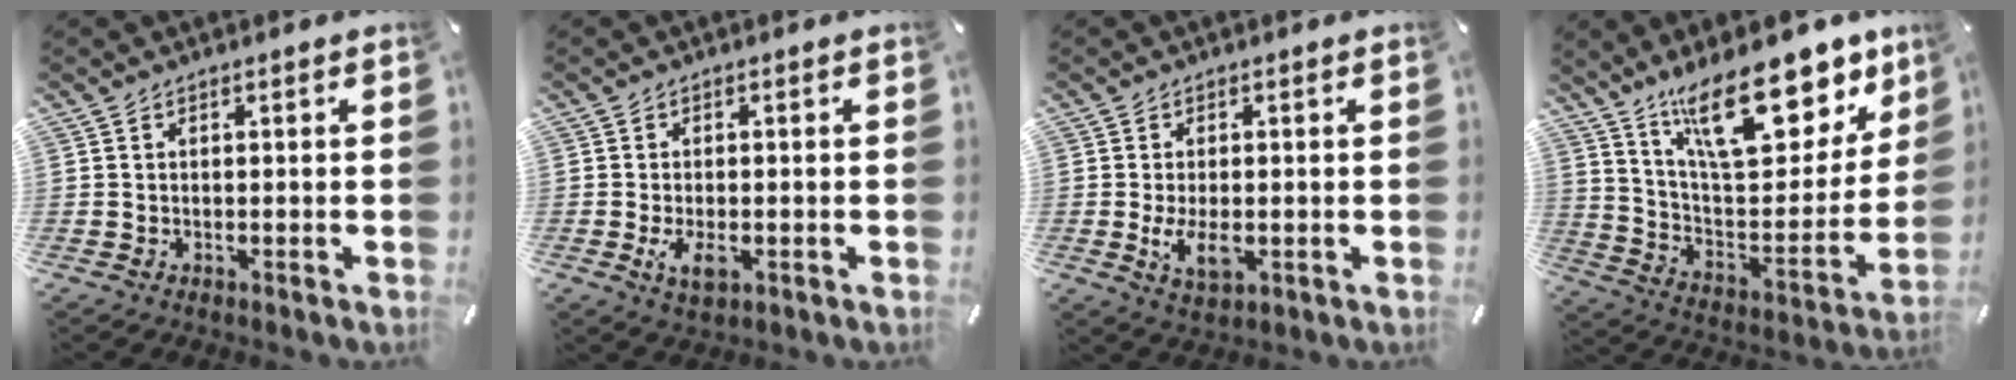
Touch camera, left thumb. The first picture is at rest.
{"total": 4.3, "force": [-1.1, 2.2, 3.5], "torque": [-0.085, -0.005, -0.024]}
{"total": 5.8, "force": [-0.9, 3.0, 4.9], "torque": [-0.108, -0.010, -0.020]}
{"total": 24.7, "force": [16.1, 10.9, 15.3], "torque": [-0.222, -0.104, 0.277]}